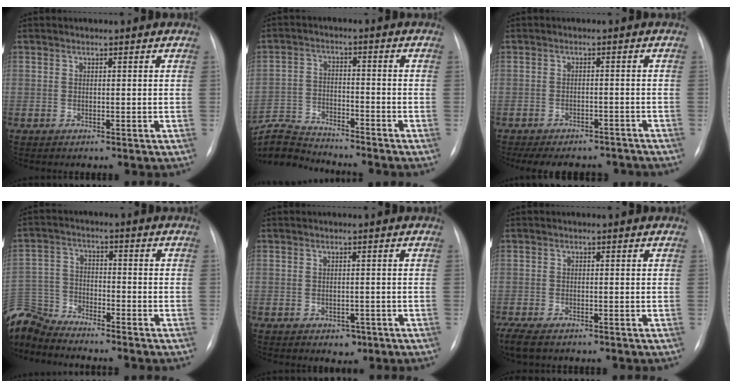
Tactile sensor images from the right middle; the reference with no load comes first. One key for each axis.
{"total": 9.1, "fx": -9.1, "fy": -0.2, "fz": 0.3, "tx": -0.017, "ty": 0.003, "tz": -0.170}
{"total": 12.6, "fx": -11.1, "fy": 4.4, "fz": 4.2, "tx": -0.079, "ty": 0.006, "tz": -0.132}
{"total": 9.7, "fx": -9.6, "fy": 1.4, "fz": 0.9, "tx": -0.033, "ty": 0.011, "tz": -0.191}
{"total": 2.1, "fx": -1.1, "fy": 1.6, "fz": 0.9, "tx": -0.007, "ty": 0.003, "tz": -0.007}
{"total": 6.2, "fx": -4.5, "fy": 2.6, "fz": 3.4, "tx": -0.070, "ty": -0.016, "tz": -0.072}